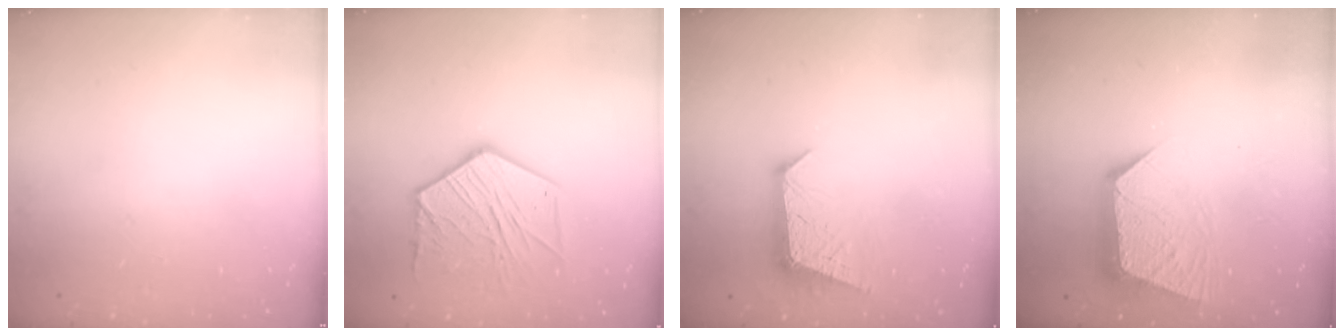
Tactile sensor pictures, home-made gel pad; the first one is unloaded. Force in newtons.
{"total": 14.4, "press": 14.4, "slide": 1.1}
{"total": 8.9, "press": 8.9, "slide": 0.5}
{"total": 10.4, "press": 10.4, "slide": 0.7}